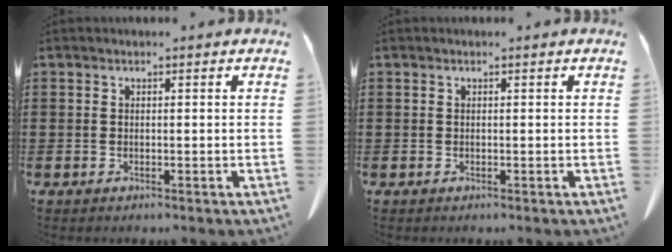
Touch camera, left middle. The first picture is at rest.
{"total": 0.0}